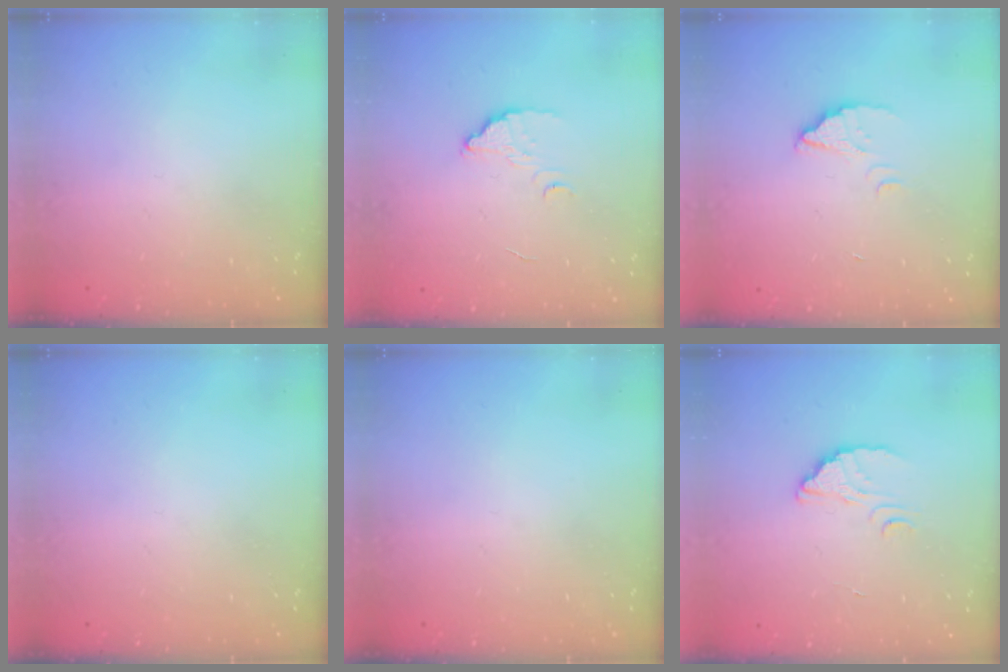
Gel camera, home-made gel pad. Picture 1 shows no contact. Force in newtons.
{"total": 3.8, "press": 3.8, "slide": 0.1}
{"total": 2.4, "press": 2.4, "slide": 0.1}
{"total": 0.0}
{"total": 0.0}
{"total": 2.4, "press": 2.4, "slide": 0.1}